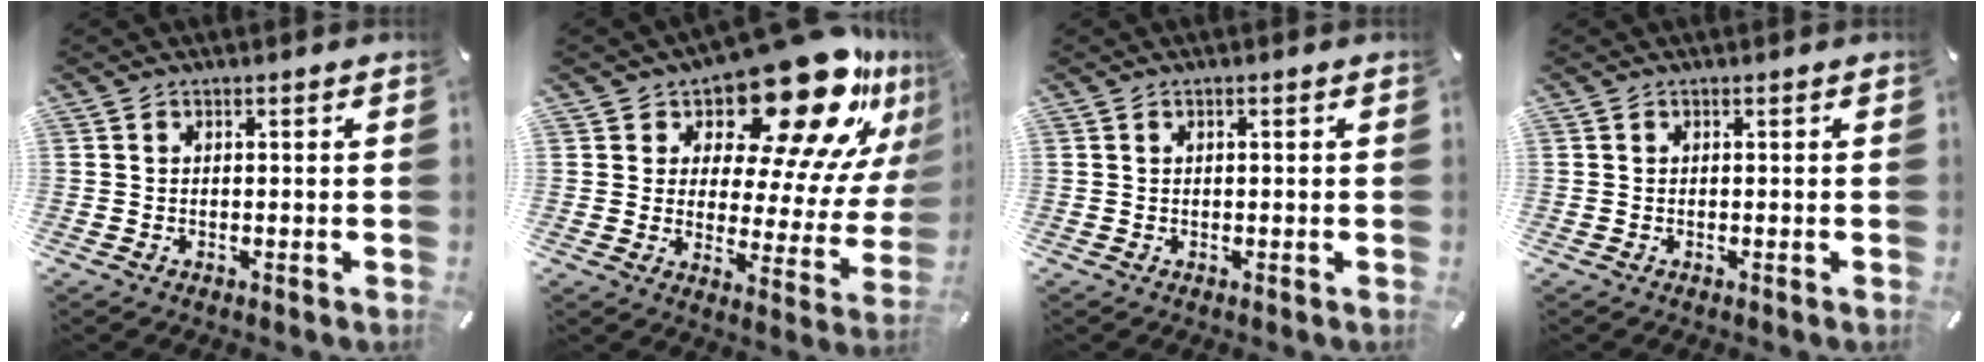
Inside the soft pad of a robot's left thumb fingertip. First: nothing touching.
{"total": 23.8, "force": [16.8, 8.9, 14.3], "torque": [-0.190, -0.137, 0.274]}
{"total": 0.6, "force": [0.1, 0.1, 0.6], "torque": [-0.010, 0.002, 0.001]}
{"total": 0.0}